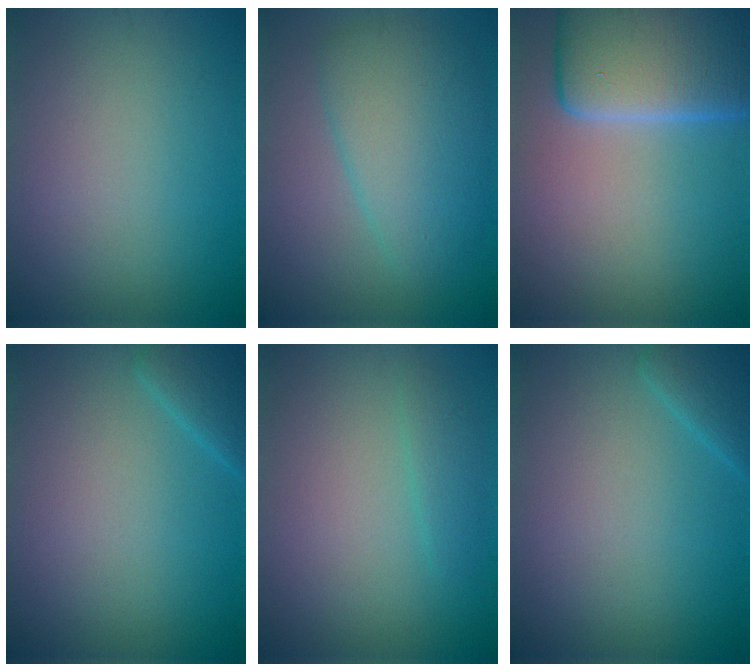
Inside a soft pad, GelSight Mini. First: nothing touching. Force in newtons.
{"total": 5.7, "press": 5.7, "slide": 0.1}
{"total": 11.5, "press": 11.5, "slide": 0.8}
{"total": 2.3, "press": 2.3, "slide": 0.2}
{"total": 1.4, "press": 1.4, "slide": 0.0}
{"total": 2.3, "press": 2.3, "slide": 0.2}